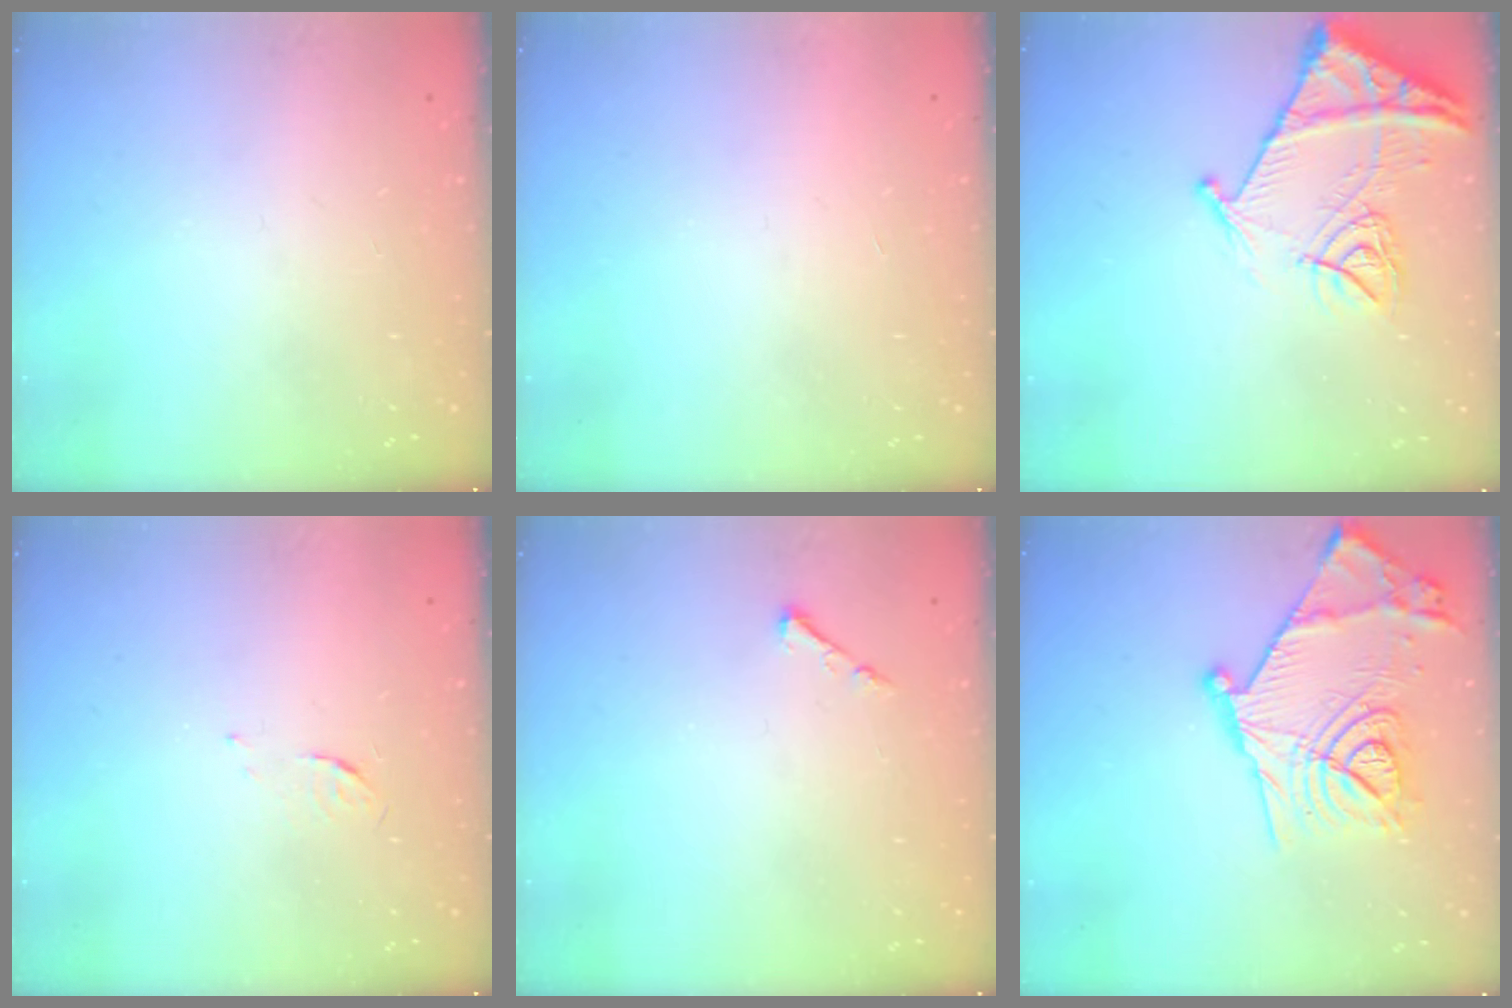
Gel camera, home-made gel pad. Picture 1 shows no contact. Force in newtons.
{"total": 1.7, "press": 1.7, "slide": 0.1}
{"total": 13.6, "press": 13.6, "slide": 1.5}
{"total": 3.7, "press": 3.6, "slide": 0.5}
{"total": 3.2, "press": 3.1, "slide": 0.5}
{"total": 22.3, "press": 22.3, "slide": 1.1}